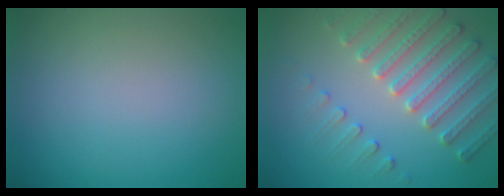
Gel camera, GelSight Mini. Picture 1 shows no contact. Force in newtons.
{"total": 4.4, "press": 4.3, "slide": 1.2}